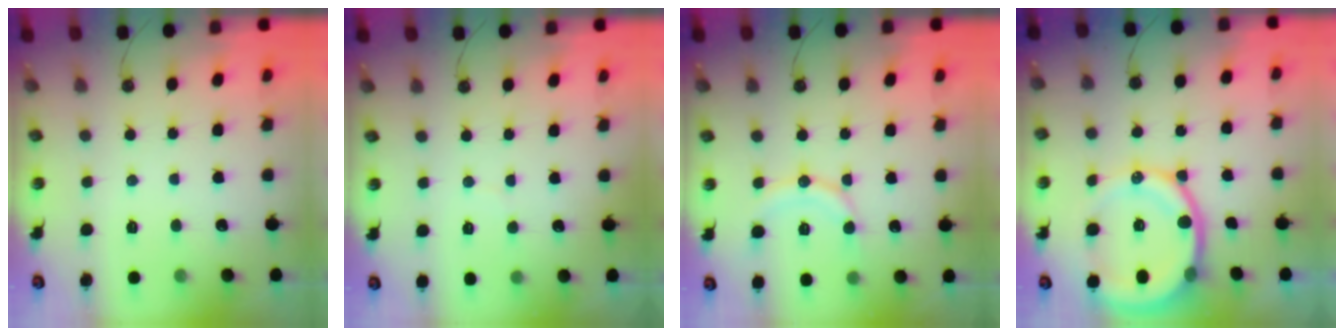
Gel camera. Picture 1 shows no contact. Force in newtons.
{"total": 1.6, "press": 1.5, "slide": 0.1}
{"total": 10.5, "press": 10.5, "slide": 1.1}
{"total": 16.7, "press": 16.6, "slide": 2.3}